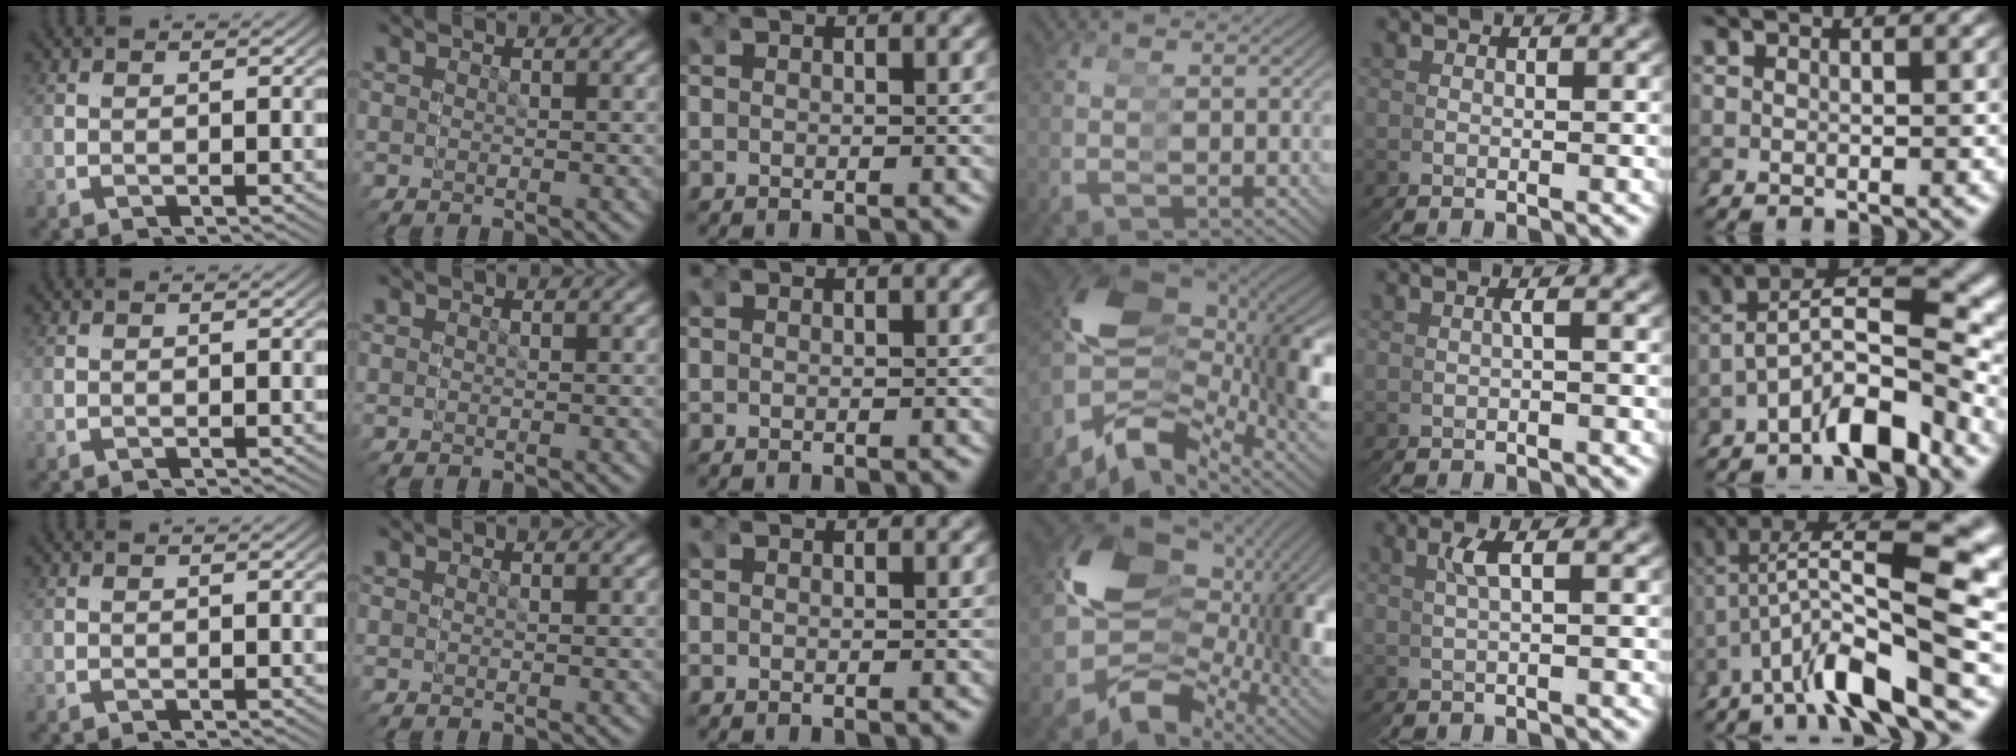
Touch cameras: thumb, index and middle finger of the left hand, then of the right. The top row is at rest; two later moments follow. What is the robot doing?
{"motion": "grasp_and_lifting", "object": "stress ball aka squeeze ball"}